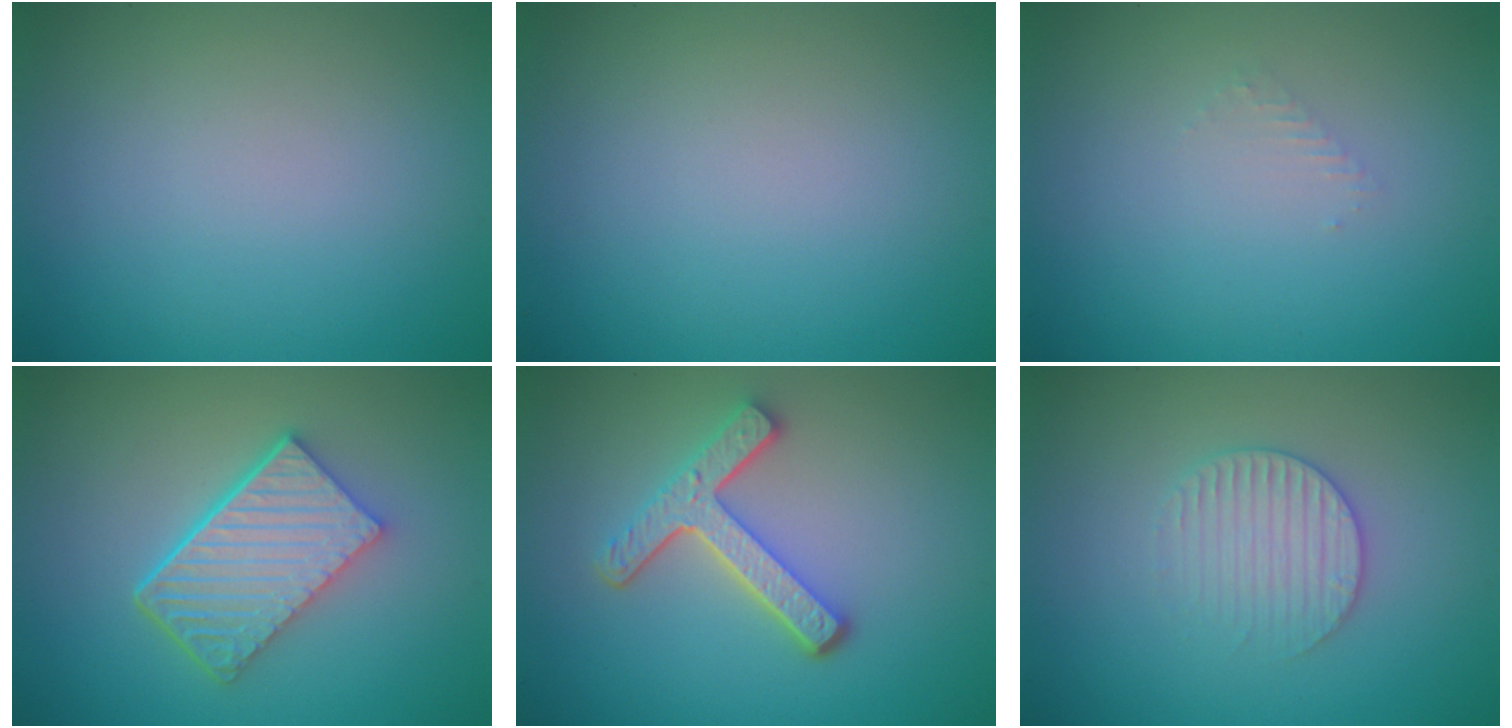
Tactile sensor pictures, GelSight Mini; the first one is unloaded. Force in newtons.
{"total": 0.0}
{"total": 0.8, "press": 0.8, "slide": 0.3}
{"total": 6.0, "press": 4.4, "slide": 4.1}
{"total": 4.5, "press": 3.4, "slide": 2.9}
{"total": 2.8, "press": 2.7, "slide": 0.6}